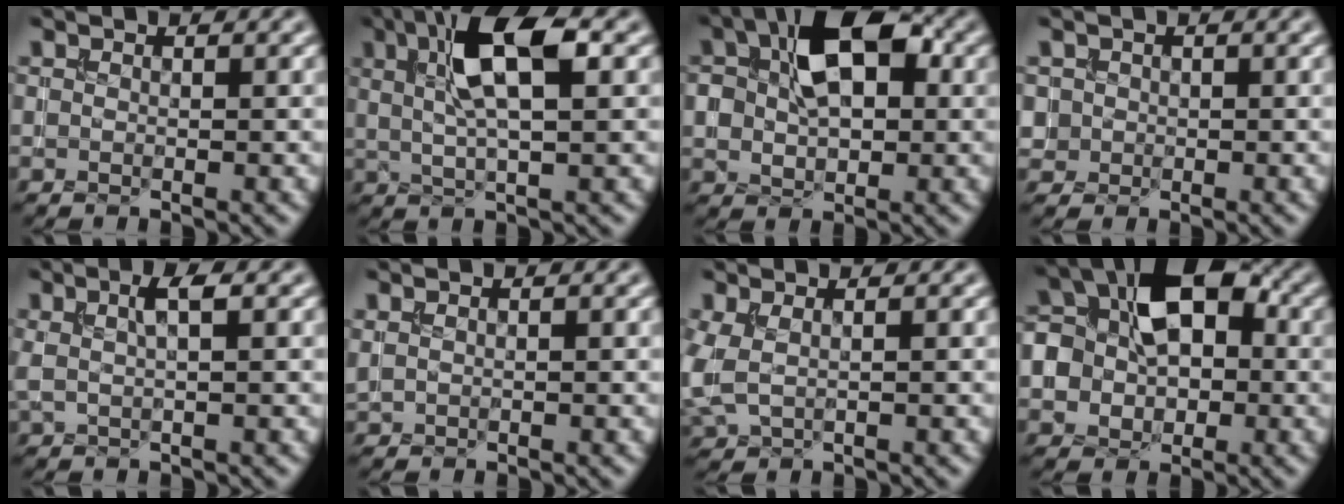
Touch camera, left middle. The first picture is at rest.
{"total": 7.2, "force": [2.2, 2.2, 6.4], "torque": [-0.120, 0.010, 0.036]}
{"total": 8.9, "force": [1.8, 5.5, 6.9], "torque": [-0.120, 0.021, 0.019]}
{"total": 1.3, "force": [0.0, 1.3, 0.1], "torque": [0.011, -0.003, 0.003]}
{"total": 2.3, "force": [0.8, 0.5, 2.1], "torque": [-0.040, 0.004, 0.013]}
{"total": 0.7, "force": [0.6, 0.2, 0.3], "torque": [-0.009, 0.001, 0.015]}
{"total": 2.7, "force": [0.2, 1.7, 2.2], "torque": [-0.068, -0.003, 0.008]}
{"total": 9.1, "force": [0.3, 6.6, 6.3], "torque": [-0.098, 0.021, -0.008]}